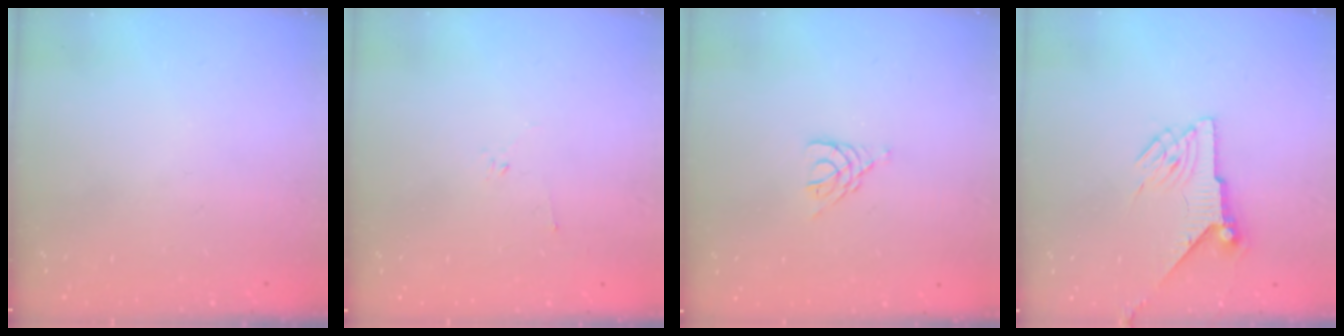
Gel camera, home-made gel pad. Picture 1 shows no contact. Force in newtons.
{"total": 2.2, "press": 2.1, "slide": 0.7}
{"total": 3.1, "press": 3.0, "slide": 0.5}
{"total": 7.3, "press": 7.3, "slide": 0.7}